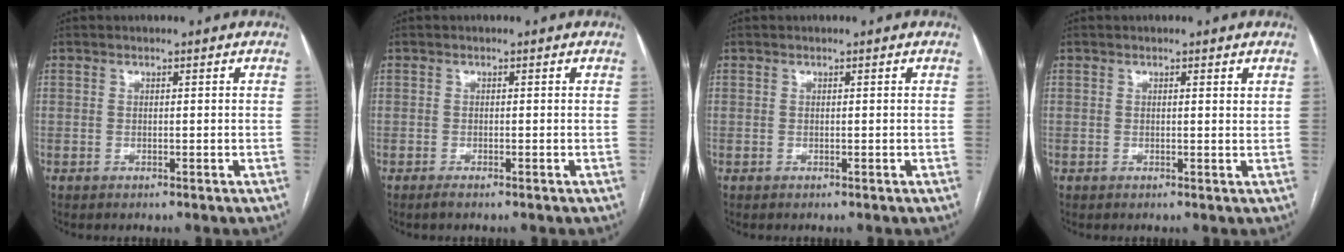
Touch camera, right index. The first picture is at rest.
{"total": 0.9, "force": [-0.7, -0.1, 0.6], "torque": [-0.010, -0.002, -0.013]}
{"total": 0.0}
{"total": 0.8, "force": [0.5, 0.1, 0.6], "torque": [-0.008, -0.002, 0.004]}